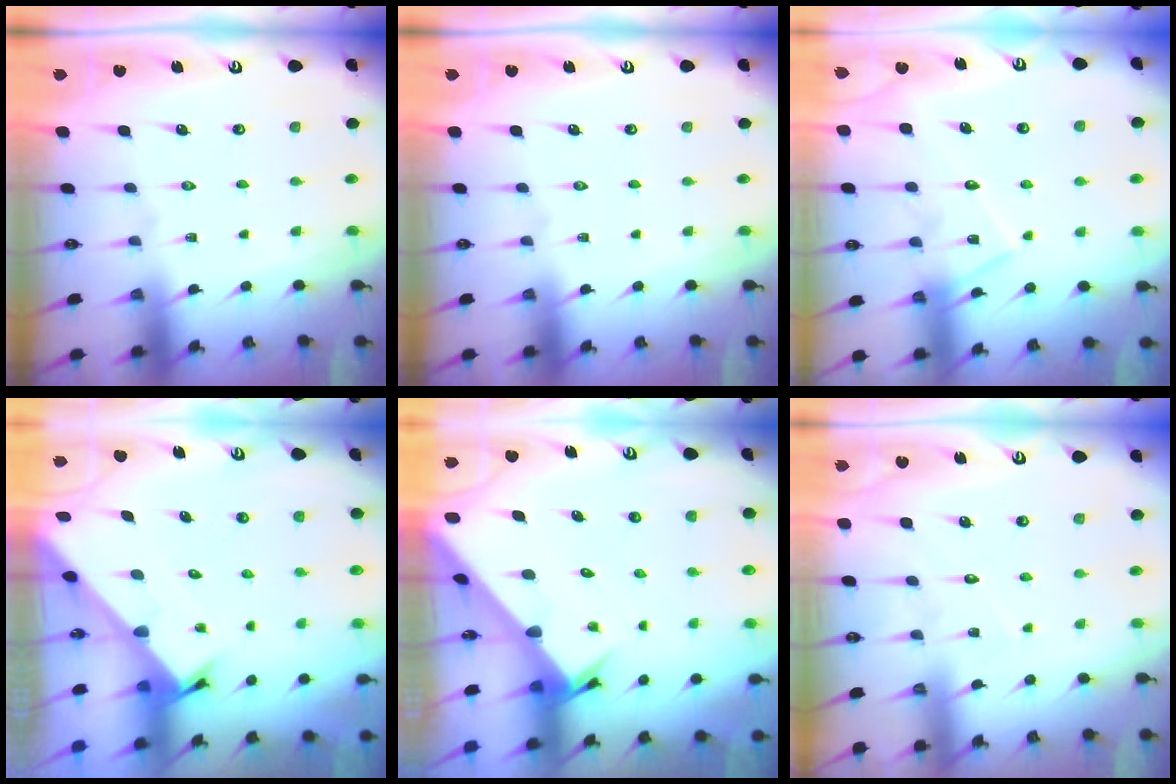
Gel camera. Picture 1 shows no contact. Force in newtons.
{"total": 0.0}
{"total": 13.2, "press": 13.2, "slide": 0.8}
{"total": 2.5, "press": 2.5, "slide": 0.3}
{"total": 3.0, "press": 3.0, "slide": 0.3}
{"total": 4.7, "press": 4.7, "slide": 0.4}